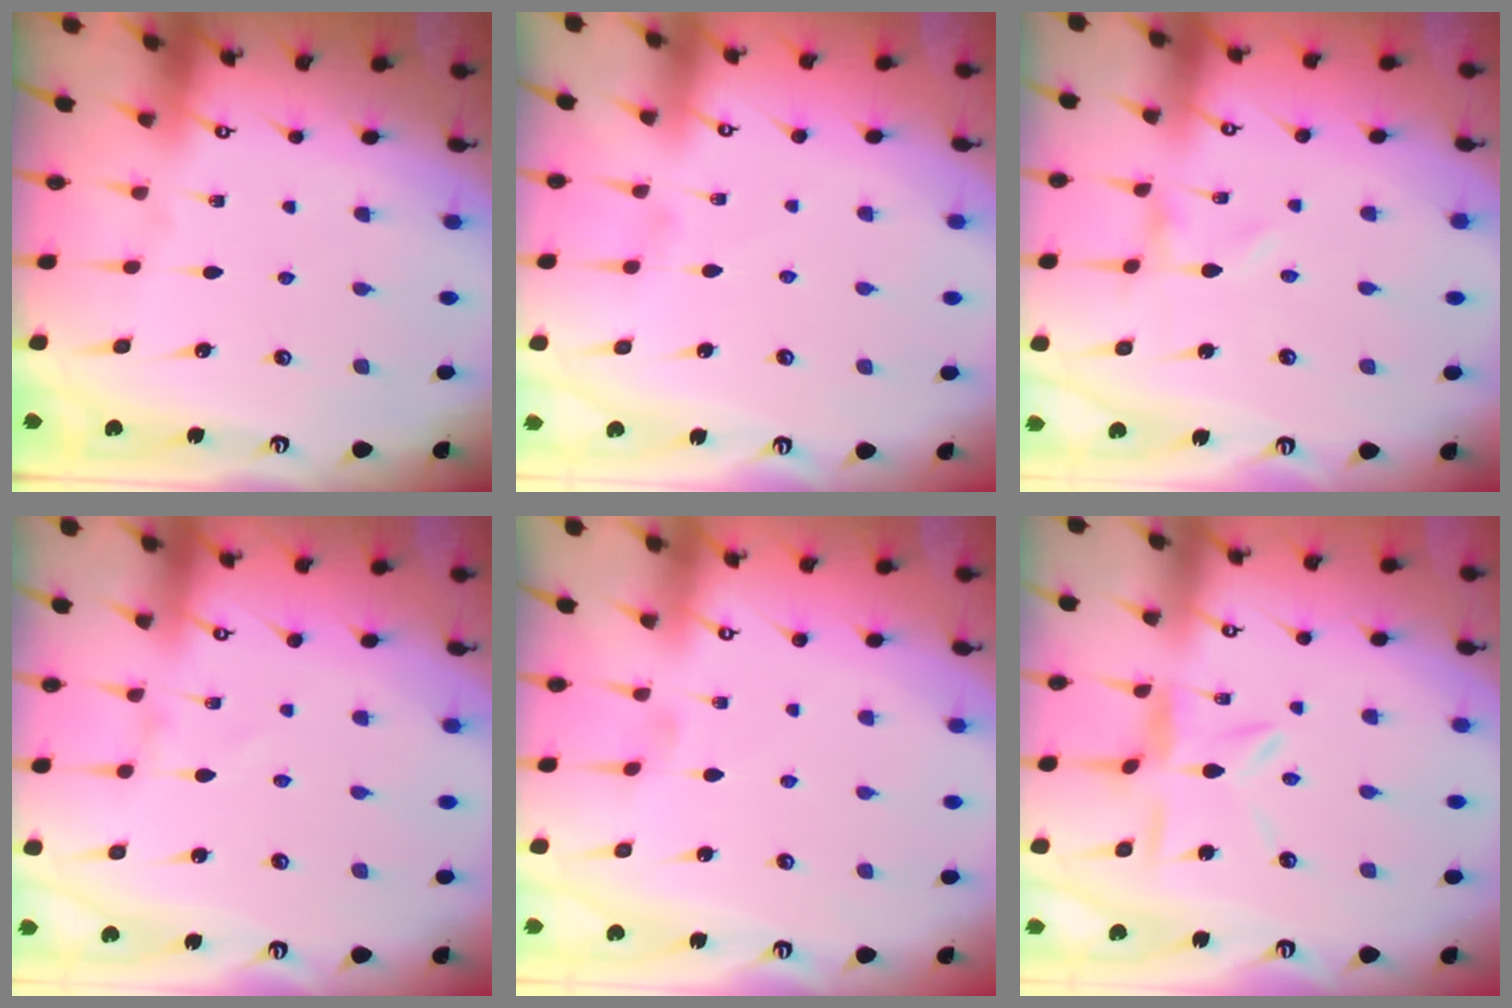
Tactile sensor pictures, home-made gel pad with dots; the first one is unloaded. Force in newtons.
{"total": 0.0}
{"total": 0.0}
{"total": 1.4, "press": 1.4, "slide": 0.0}
{"total": 0.0}
{"total": 7.4, "press": 7.3, "slide": 0.6}